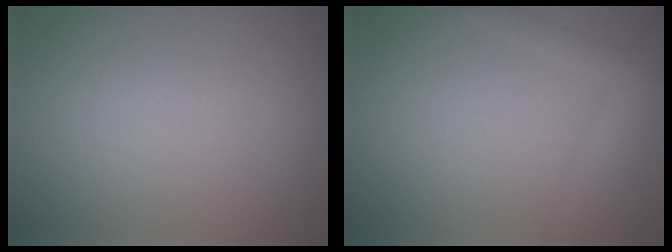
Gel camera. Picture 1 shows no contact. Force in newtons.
{"total": 2.9, "press": 2.9, "slide": 0.1}